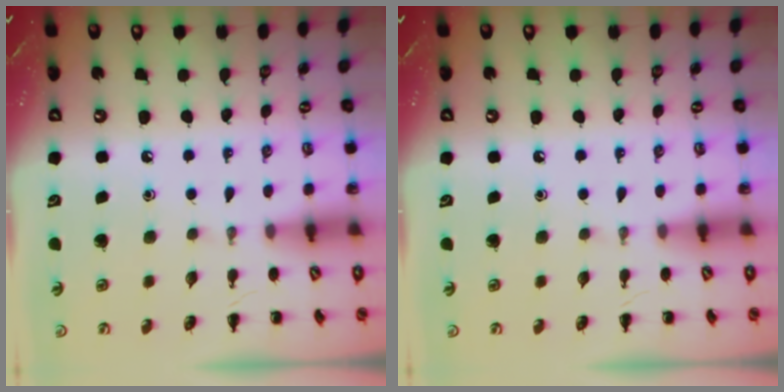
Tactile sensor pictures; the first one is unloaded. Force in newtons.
{"total": 0.0}